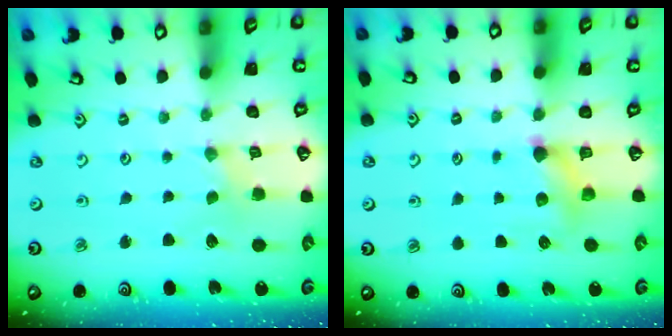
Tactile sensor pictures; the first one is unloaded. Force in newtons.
{"total": 5.5, "press": 5.5, "slide": 0.6}